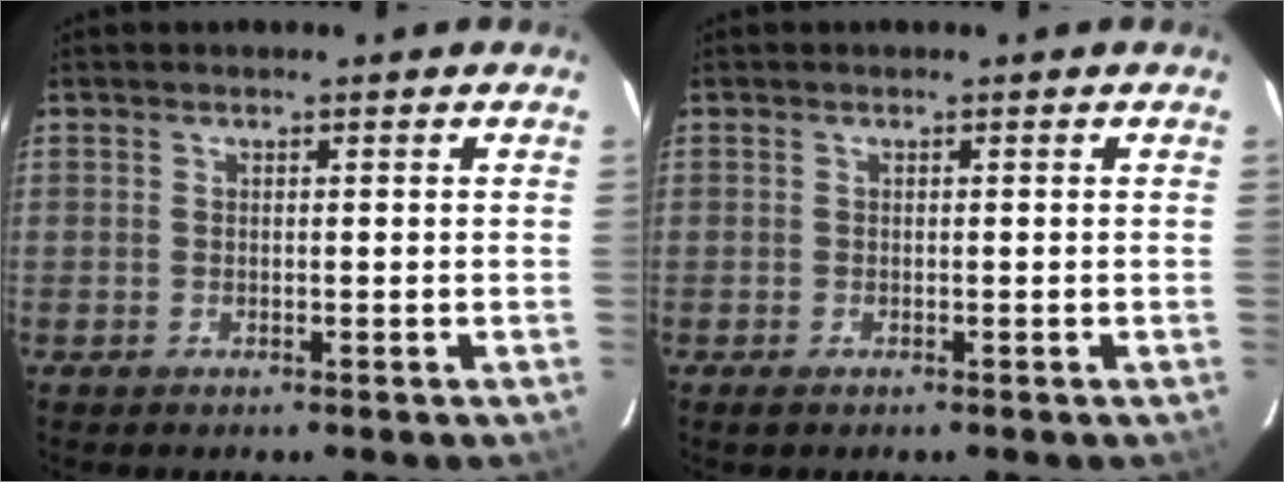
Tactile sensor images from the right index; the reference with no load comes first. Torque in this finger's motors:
{"motor_torque": [0.12, -0.02, 0.07, 0.01]}